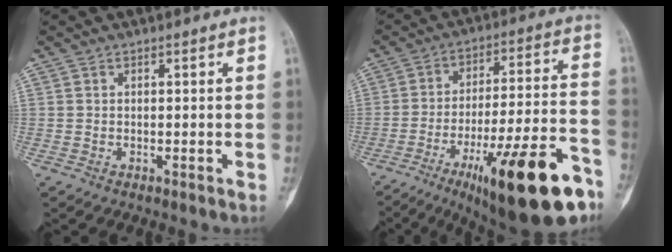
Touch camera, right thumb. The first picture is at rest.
{"total": 25.1, "force": [-13.7, 5.9, 20.2], "torque": [-0.260, 0.064, -0.204]}